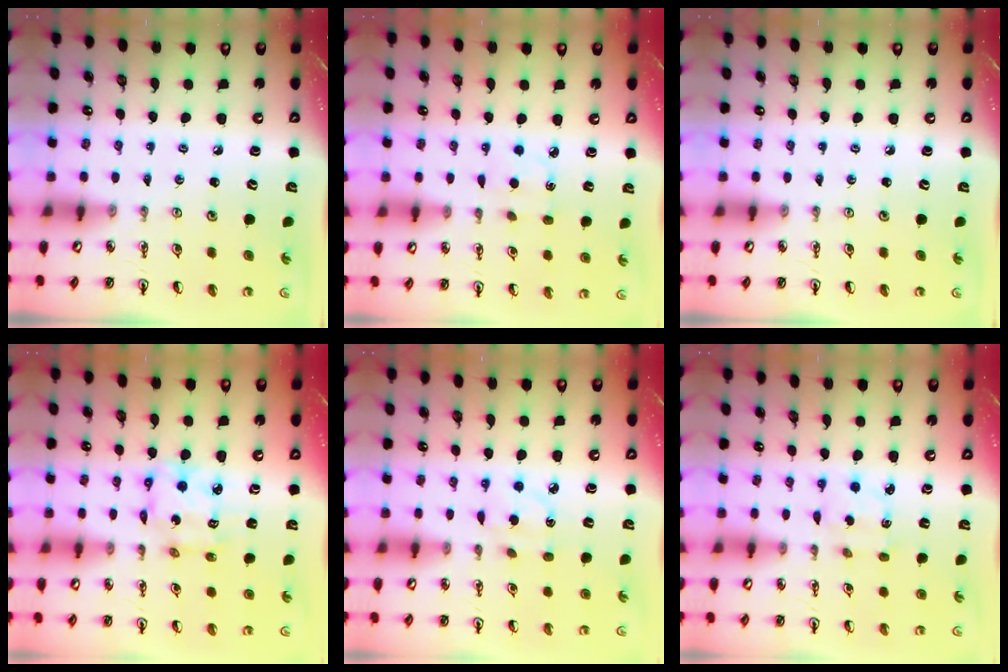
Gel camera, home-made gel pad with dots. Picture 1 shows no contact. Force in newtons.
{"total": 3.7, "press": 3.6, "slide": 0.4}
{"total": 0.0}
{"total": 9.4, "press": 9.3, "slide": 0.7}
{"total": 3.6, "press": 3.5, "slide": 0.9}
{"total": 2.8, "press": 2.8, "slide": 0.5}